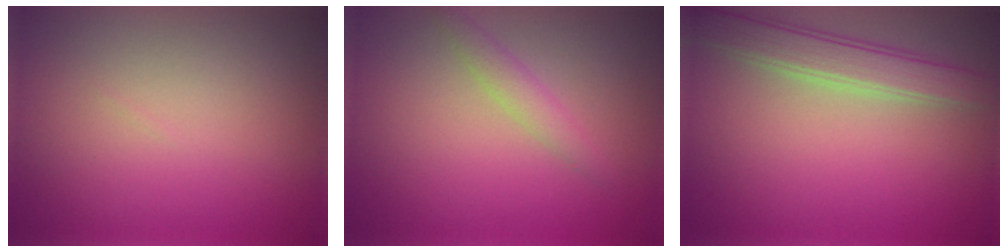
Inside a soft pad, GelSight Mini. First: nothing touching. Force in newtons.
{"total": 1.6, "press": 1.6, "slide": 0.2}
{"total": 3.6, "press": 3.6, "slide": 0.2}